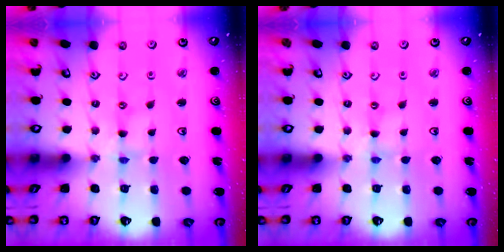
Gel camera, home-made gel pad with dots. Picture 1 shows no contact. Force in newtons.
{"total": 0.0}